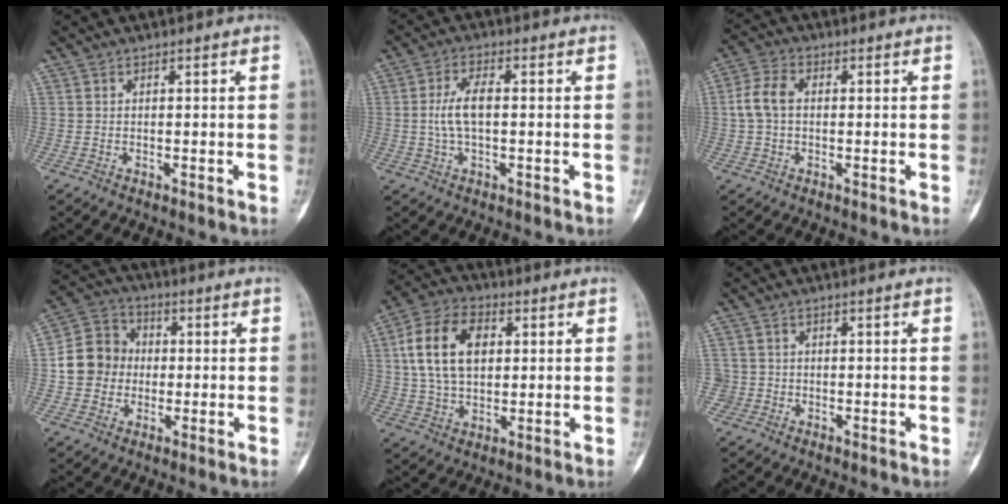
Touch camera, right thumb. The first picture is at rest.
{"total": 5.9, "force": [0.0, 2.6, 5.3], "torque": [-0.114, 0.013, -0.002]}
{"total": 5.7, "force": [0.2, 3.8, 4.2], "torque": [-0.093, 0.017, -0.003]}
{"total": 10.2, "force": [-0.6, 9.2, 4.3], "torque": [-0.054, 0.027, -0.022]}
{"total": 14.2, "force": [3.0, 9.3, 10.3], "torque": [-0.175, 0.010, 0.051]}
{"total": 2.7, "force": [-0.9, 2.6, -0.2], "torque": [0.022, 0.012, -0.022]}